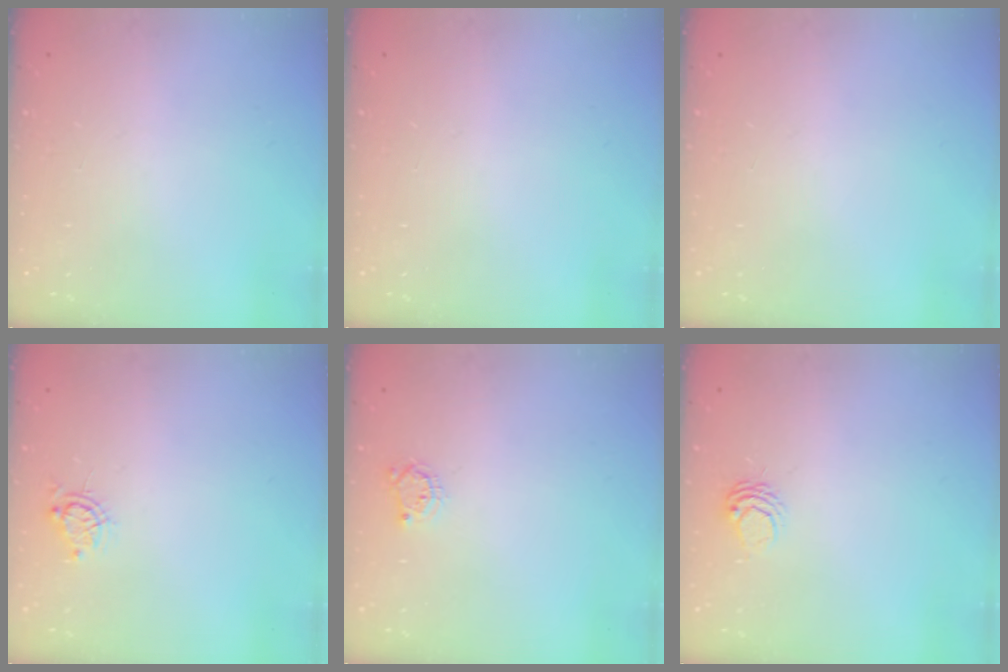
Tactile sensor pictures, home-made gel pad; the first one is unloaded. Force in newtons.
{"total": 0.0}
{"total": 0.0}
{"total": 6.6, "press": 6.5, "slide": 1.2}
{"total": 3.8, "press": 3.8, "slide": 0.5}
{"total": 5.2, "press": 5.2, "slide": 0.4}